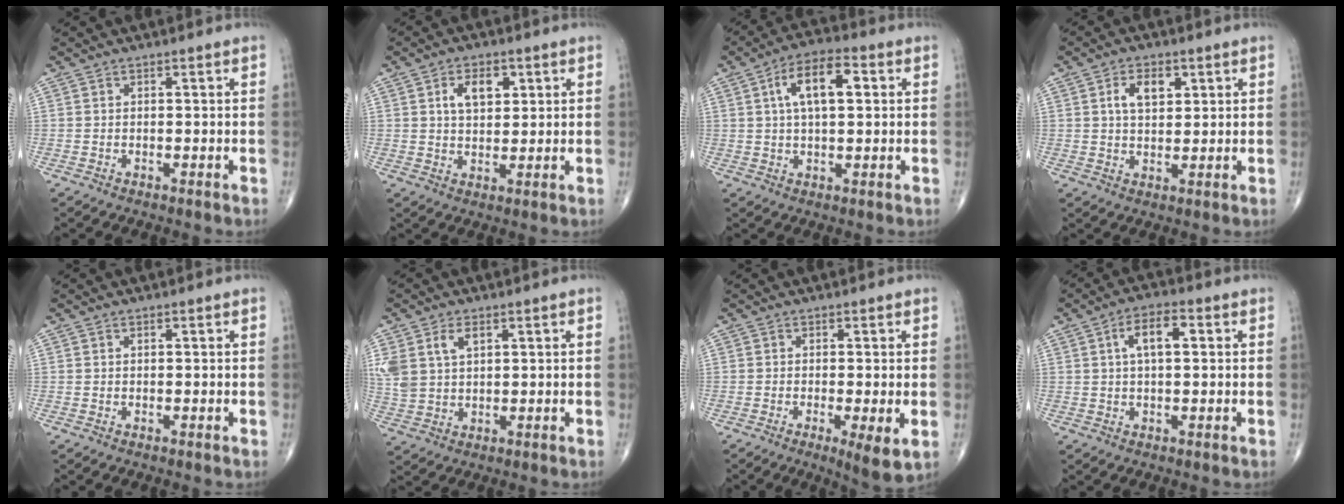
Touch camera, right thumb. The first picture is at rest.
{"total": 6.3, "force": [2.2, 3.8, 4.5], "torque": [-0.057, -0.007, 0.038]}
{"total": 10.2, "force": [2.5, 4.6, 8.7], "torque": [-0.145, 0.015, 0.035]}
{"total": 5.8, "force": [2.0, 3.4, 4.3], "torque": [-0.060, -0.005, 0.034]}
{"total": 0.0}
{"total": 8.8, "force": [3.4, 5.5, 5.9], "torque": [-0.130, 0.000, 0.076]}
{"total": 5.4, "force": [-1.3, 1.0, 5.2], "torque": [-0.089, -0.019, -0.023]}
{"total": 6.6, "force": [1.5, 2.9, 5.7], "torque": [-0.098, 0.012, 0.023]}